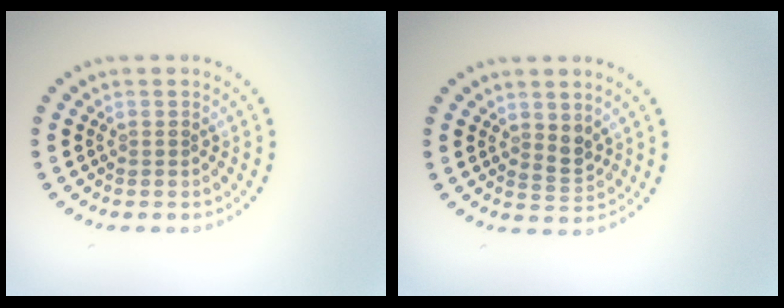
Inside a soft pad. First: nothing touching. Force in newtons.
{"total": 1.7, "press": 1.4, "slide": 0.9}